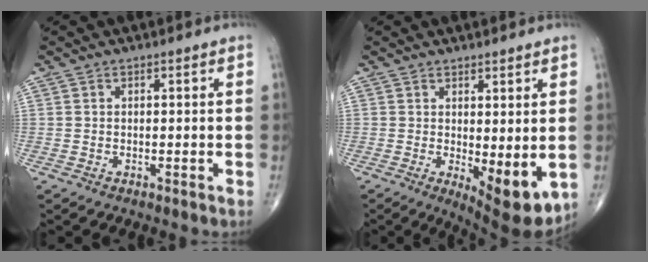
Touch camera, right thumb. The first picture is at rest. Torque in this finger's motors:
{"motor_torque": [-0.30, 0.77, 0.40, 0.04, 0.08]}